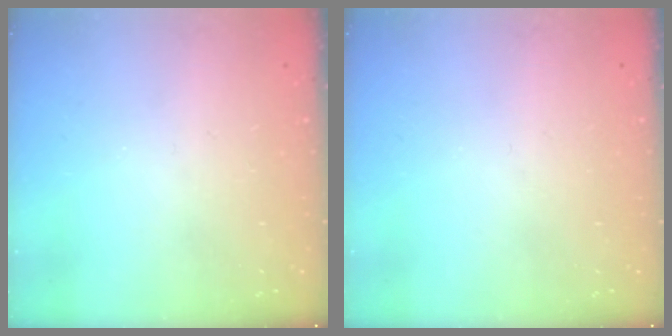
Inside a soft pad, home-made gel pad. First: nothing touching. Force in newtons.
{"total": 0.0}